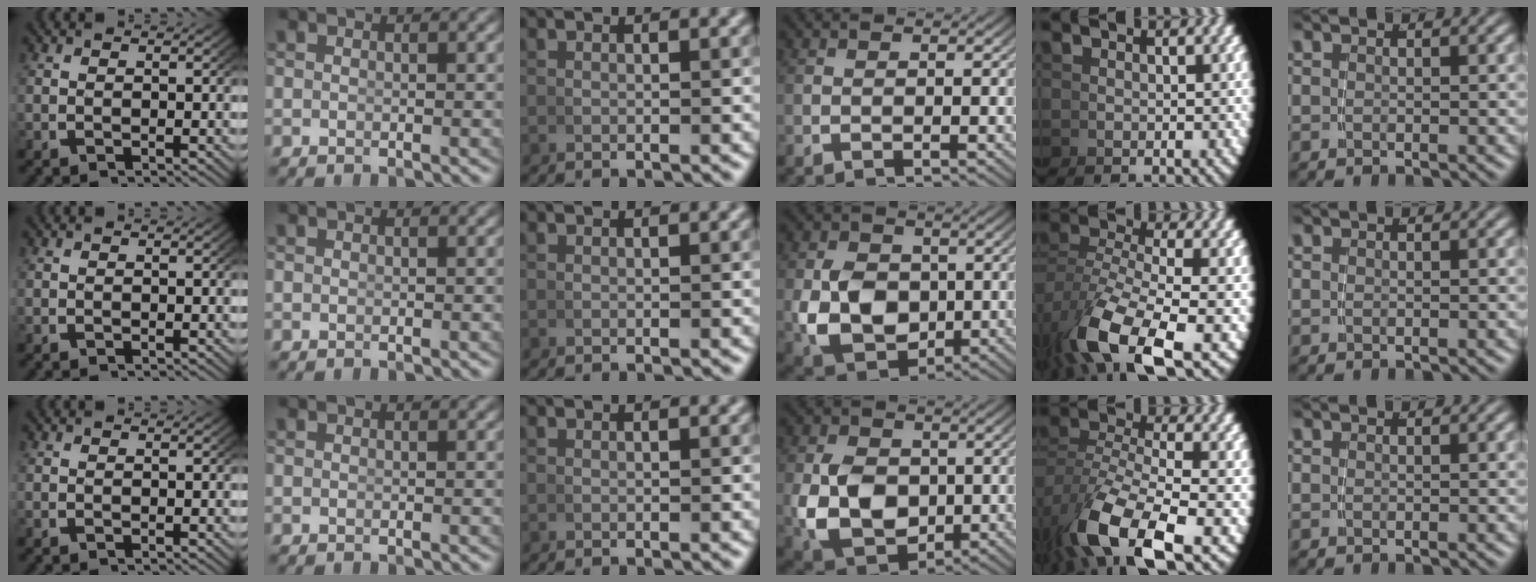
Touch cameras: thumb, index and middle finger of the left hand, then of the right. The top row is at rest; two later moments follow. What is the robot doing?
{"motion": "grasp_and_lifting", "object": "pen"}